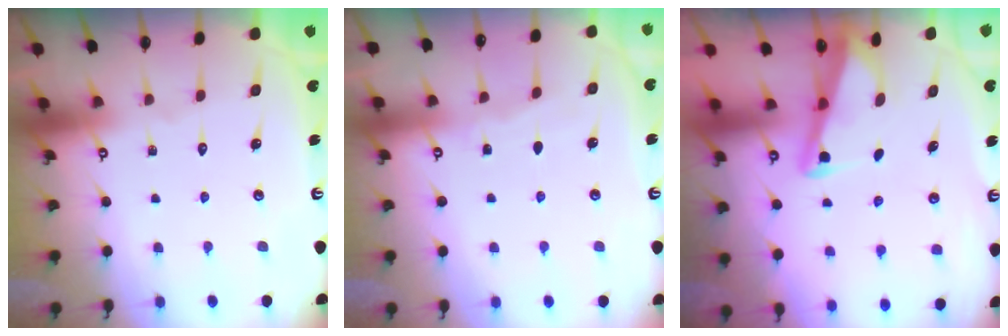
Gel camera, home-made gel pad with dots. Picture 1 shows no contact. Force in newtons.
{"total": 2.9, "press": 2.9, "slide": 0.1}
{"total": 2.7, "press": 2.7, "slide": 0.3}